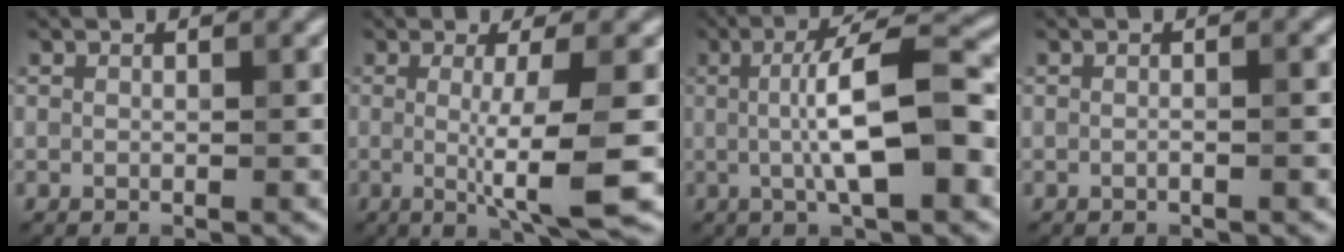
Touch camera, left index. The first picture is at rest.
{"total": 5.9, "force": [-0.5, 1.0, 5.8], "torque": [-0.090, -0.013, -0.007]}
{"total": 8.0, "force": [-0.2, 1.8, 7.8], "torque": [-0.119, 0.006, -0.005]}
{"total": 0.9, "force": [-0.3, 0.2, 0.9], "torque": [-0.014, -0.006, -0.014]}